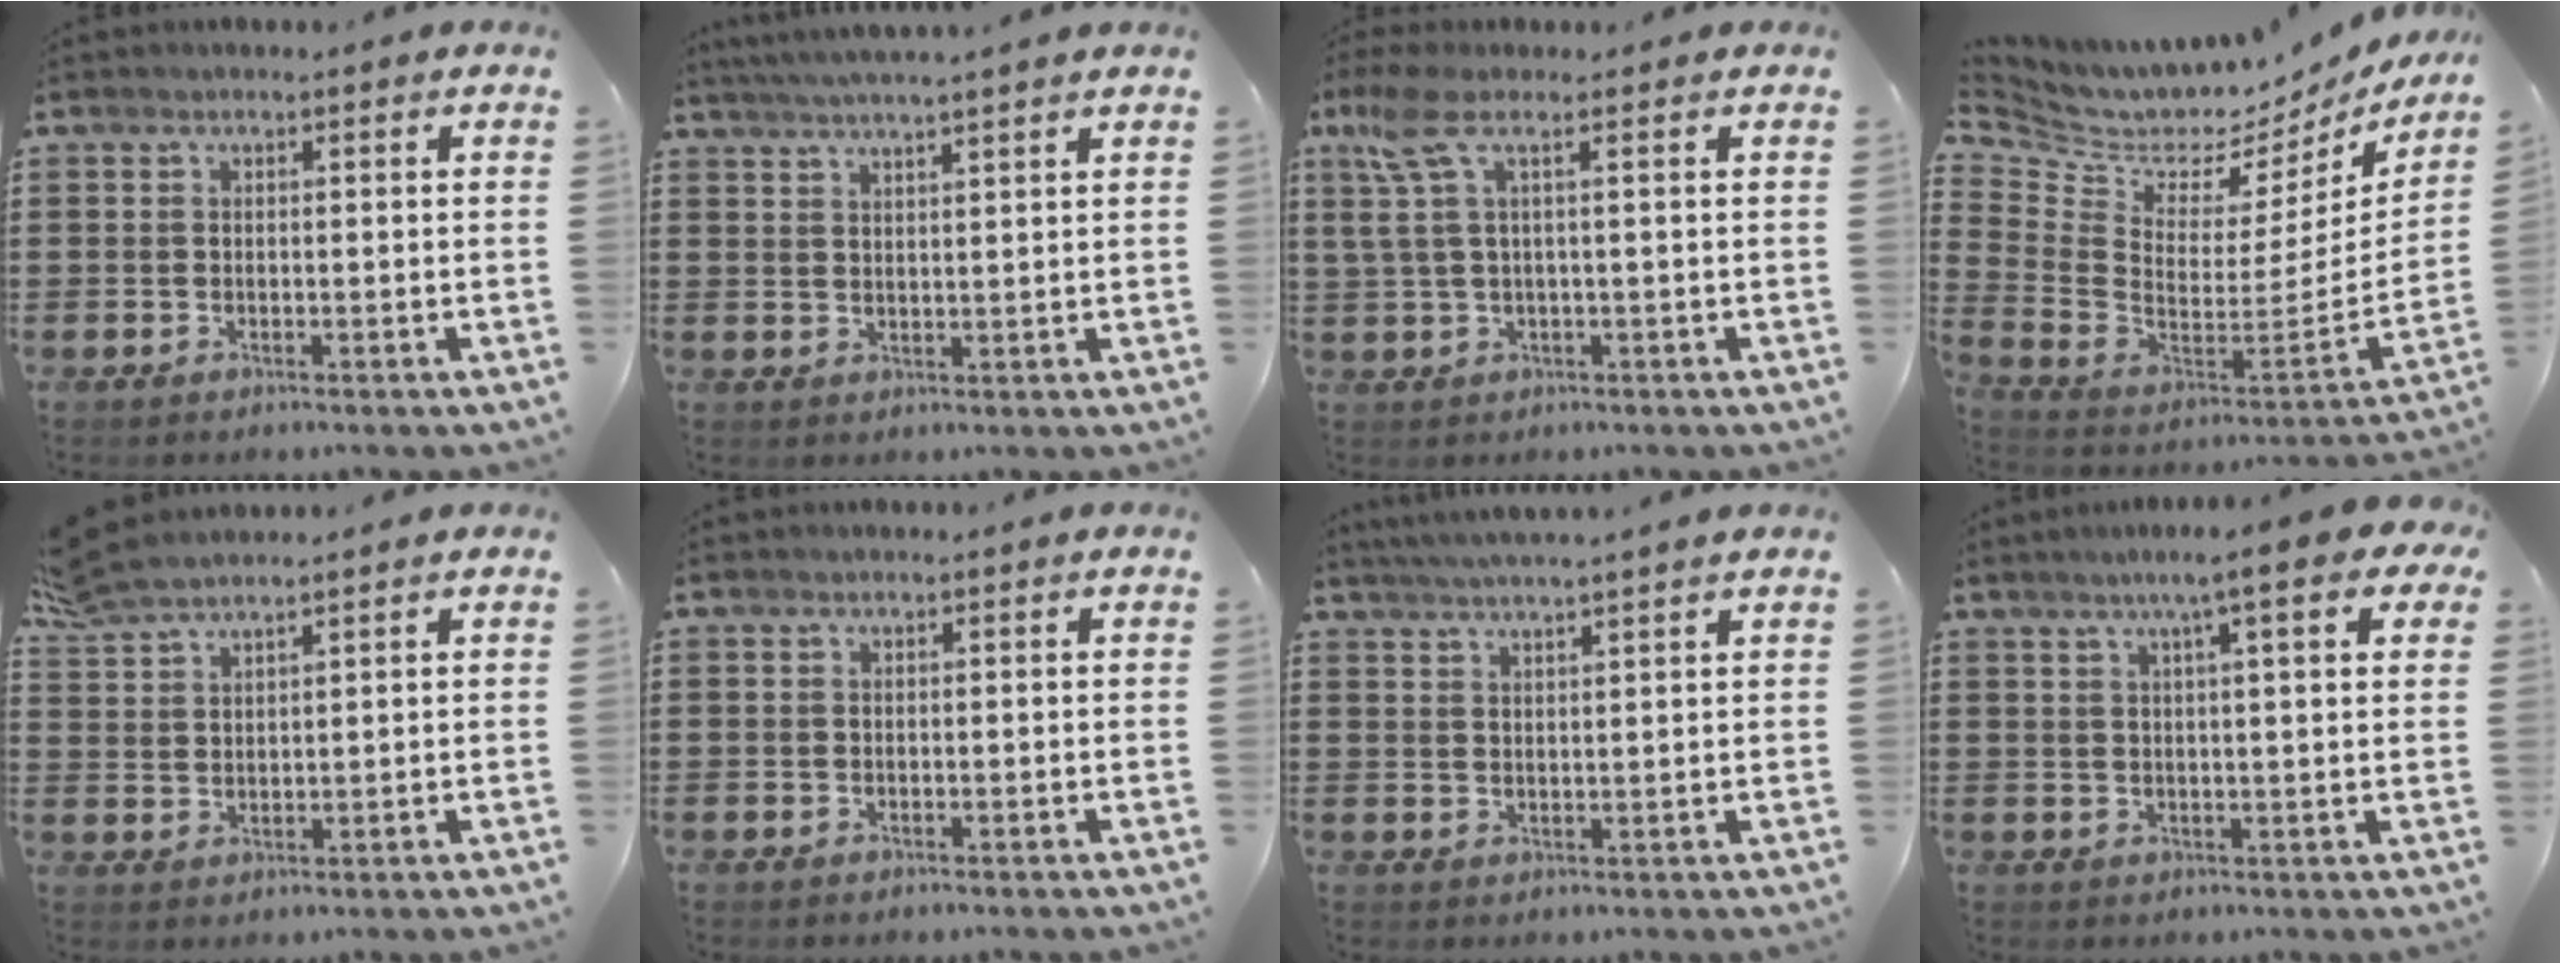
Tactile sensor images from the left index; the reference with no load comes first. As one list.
[{"total": 3.4, "force": [3.2, -0.8, 0.9], "torque": [-0.027, -0.008, 0.057]}, {"total": 4.7, "force": [1.5, 0.6, 4.4], "torque": [-0.113, -0.010, 0.020]}, {"total": 4.2, "force": [3.6, 2.0, 0.7], "torque": [-0.048, -0.054, 0.056]}, {"total": 4.2, "force": [3.9, 0.7, 1.4], "torque": [-0.041, -0.004, 0.074]}, {"total": 0.0}, {"total": 3.2, "force": [3.0, -0.8, 0.8], "torque": [-0.023, -0.007, 0.054]}, {"total": 7.1, "force": [4.1, 0.5, 5.8], "torque": [-0.104, 0.003, 0.064]}]